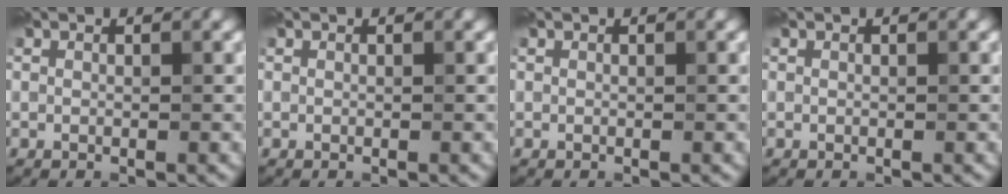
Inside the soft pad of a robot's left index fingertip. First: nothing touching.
{"total": 0.0}
{"total": 0.0}
{"total": 0.0}